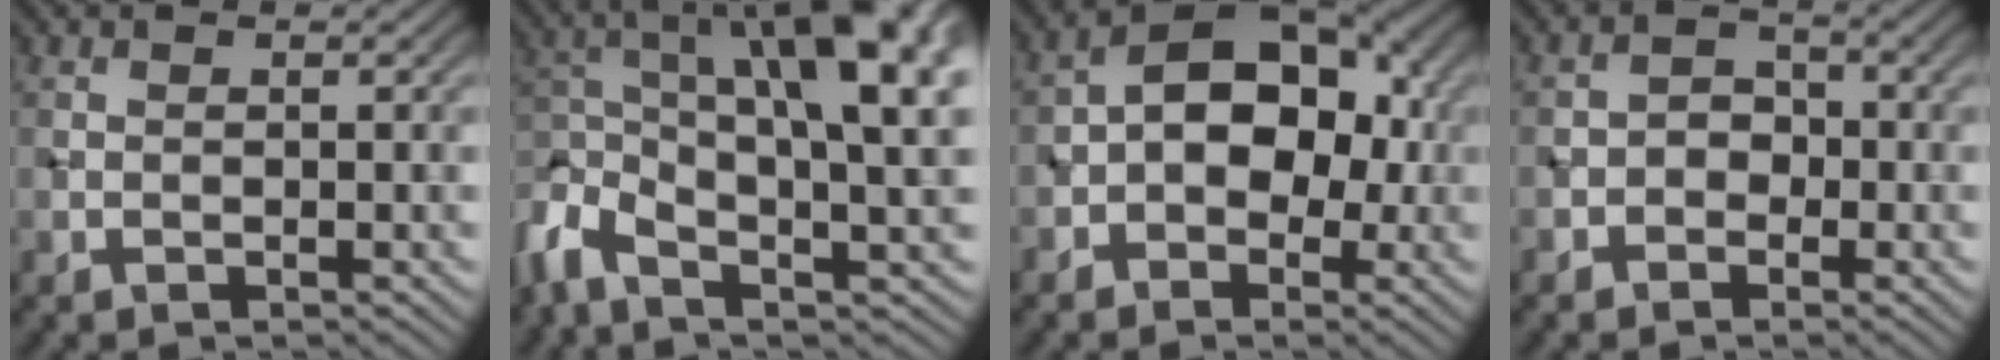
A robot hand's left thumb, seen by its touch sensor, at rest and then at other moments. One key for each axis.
{"total": 13.7, "fx": 0.3, "fy": 5.0, "fz": 12.8, "tx": -0.254, "ty": -0.005, "tz": 0.002}
{"total": 9.8, "fx": -0.8, "fy": 6.6, "fz": 7.3, "tx": -0.085, "ty": 0.019, "tz": -0.029}
{"total": 2.2, "fx": -1.1, "fy": 1.7, "fz": 0.9, "tx": -0.006, "ty": 0.007, "tz": -0.027}